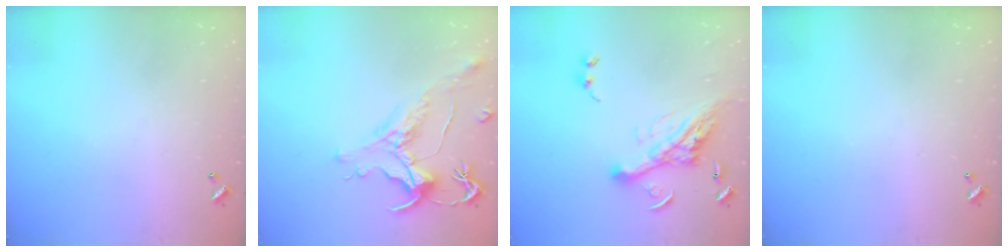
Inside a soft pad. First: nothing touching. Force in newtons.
{"total": 1.8, "press": 1.2, "slide": 1.3}
{"total": 11.8, "press": 11.6, "slide": 1.9}
{"total": 0.0}